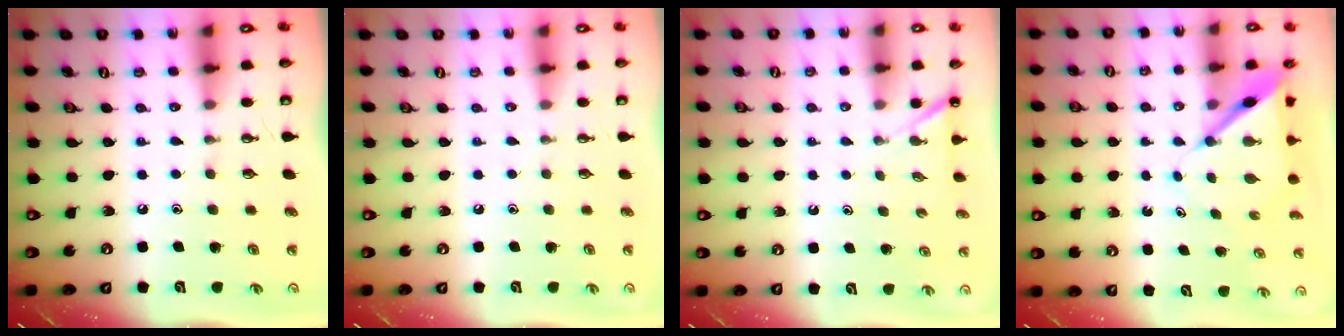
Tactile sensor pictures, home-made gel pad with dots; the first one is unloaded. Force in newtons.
{"total": 0.0}
{"total": 2.3, "press": 2.3, "slide": 0.2}
{"total": 6.3, "press": 6.3, "slide": 0.6}